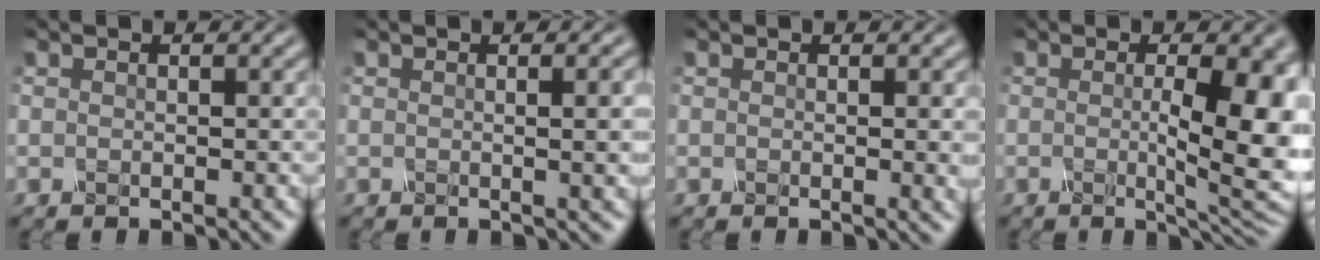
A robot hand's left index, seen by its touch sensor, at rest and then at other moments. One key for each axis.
{"total": 4.2, "fx": 0.3, "fy": 1.6, "fz": 3.9, "tx": -0.025, "ty": 0.012, "tz": -0.001}
{"total": 1.6, "fx": 0.1, "fy": 0.4, "fz": 1.6, "tx": -0.014, "ty": -0.001, "tz": -0.004}
{"total": 9.0, "fx": 0.0, "fy": 2.3, "fz": 8.7, "tx": -0.114, "ty": -0.008, "tz": 0.005}